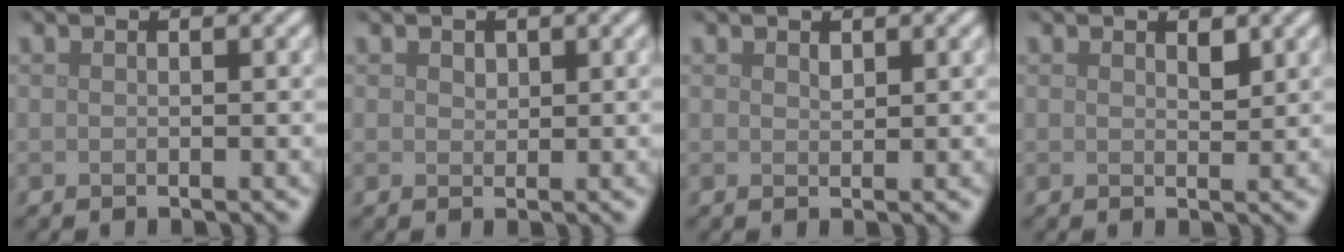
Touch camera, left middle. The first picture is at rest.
{"total": 0.8, "force": [0.6, 0.5, 0.3], "torque": [-0.007, -0.001, 0.010]}
{"total": 0.6, "force": [0.5, 0.2, 0.3], "torque": [-0.008, -0.002, 0.011]}
{"total": 0.9, "force": [0.6, 0.3, 0.6], "torque": [-0.010, -0.002, 0.011]}